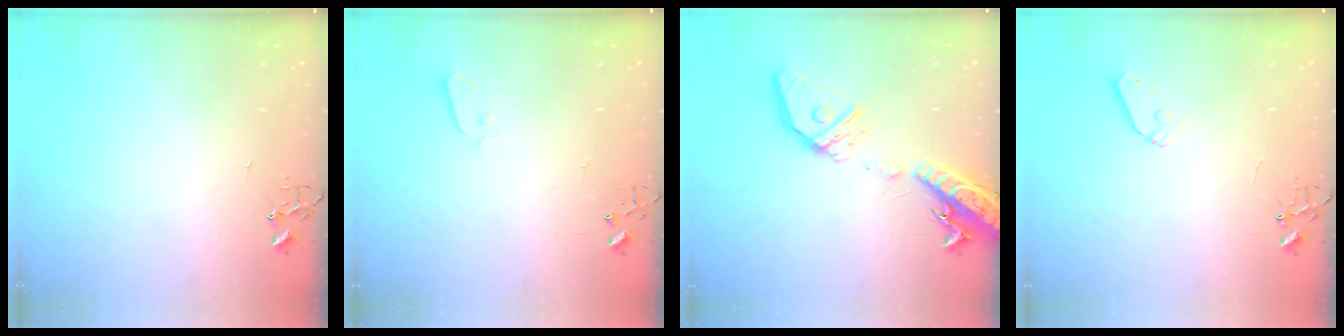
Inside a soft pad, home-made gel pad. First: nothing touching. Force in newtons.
{"total": 3.0, "press": 3.0, "slide": 0.3}
{"total": 19.6, "press": 19.2, "slide": 4.0}
{"total": 6.5, "press": 6.5, "slide": 0.6}